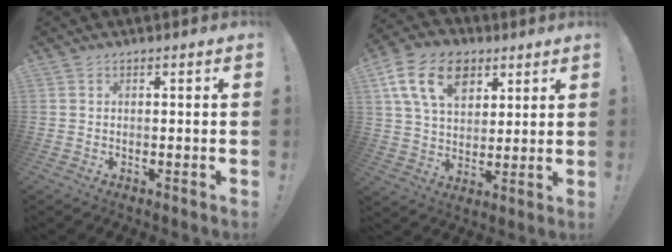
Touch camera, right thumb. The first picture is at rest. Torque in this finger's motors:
{"motor_torque": [0.82, 1.28, 0.28, 0.15, 0.38]}